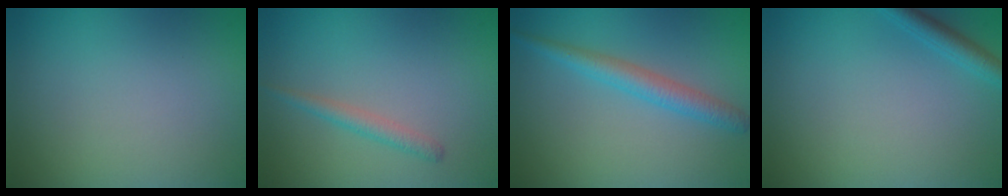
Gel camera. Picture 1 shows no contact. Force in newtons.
{"total": 1.5, "press": 1.5, "slide": 0.1}
{"total": 2.6, "press": 2.6, "slide": 0.0}
{"total": 1.9, "press": 1.9, "slide": 0.1}